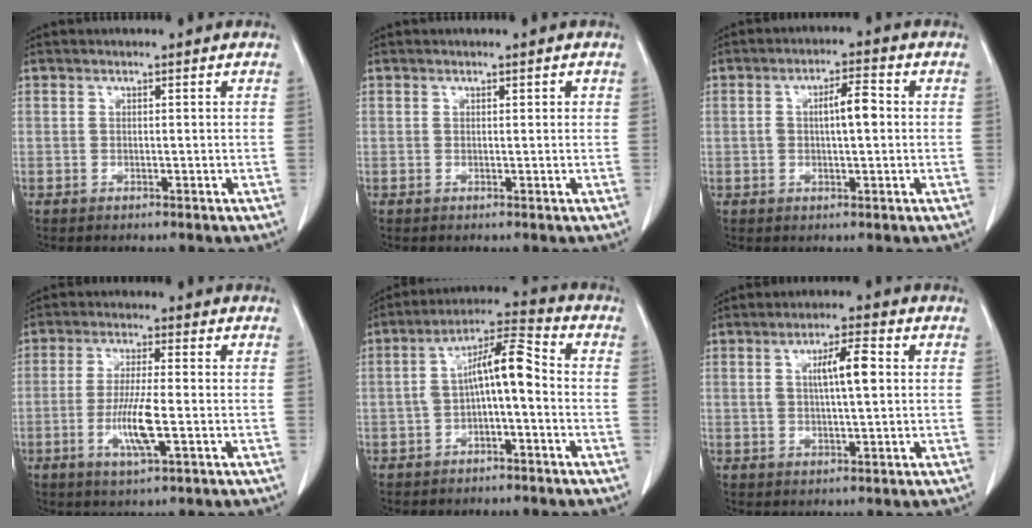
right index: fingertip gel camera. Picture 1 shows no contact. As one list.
[{"total": 0.6, "force": [0.3, 0.2, 0.5], "torque": [-0.007, 0.001, 0.003]}, {"total": 4.9, "force": [0.3, 1.2, 4.8], "torque": [-0.082, 0.012, 0.005]}, {"total": 7.3, "force": [-1.9, 0.5, 7.0], "torque": [-0.138, -0.011, -0.035]}, {"total": 8.7, "force": [-0.8, 2.2, 8.4], "torque": [-0.153, 0.035, -0.014]}, {"total": 6.0, "force": [1.2, 1.0, 5.8], "torque": [-0.101, 0.006, 0.021]}]